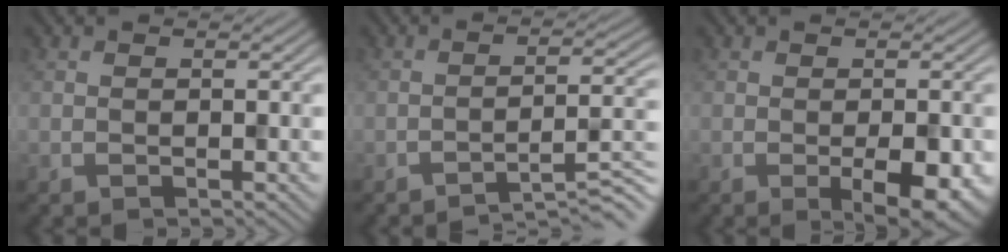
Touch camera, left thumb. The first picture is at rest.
{"total": 5.2, "force": [-3.8, 0.5, 3.5], "torque": [-0.046, 0.016, -0.068]}
{"total": 4.5, "force": [-1.3, 1.6, 3.9], "torque": [-0.058, -0.007, -0.015]}